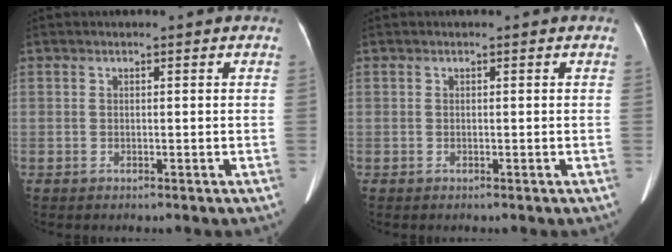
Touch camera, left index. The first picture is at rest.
{"total": 0.0}